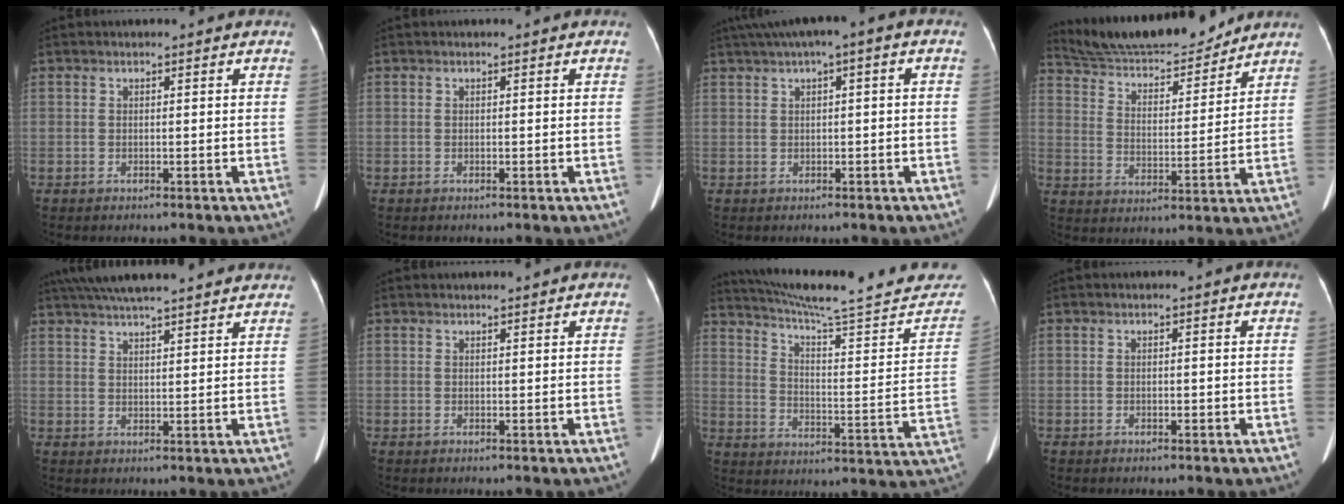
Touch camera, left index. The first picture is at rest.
{"total": 0.0}
{"total": 5.6, "force": [1.9, 1.0, 5.1], "torque": [-0.093, 0.032, 0.029]}
{"total": 15.8, "force": [14.8, 2.4, 5.0], "torque": [-0.089, 0.001, 0.242]}
{"total": 17.9, "force": [15.6, 2.6, 8.4], "torque": [-0.142, 0.053, 0.219]}
{"total": 1.6, "force": [1.5, 0.2, 0.6], "torque": [-0.006, 0.015, 0.023]}
{"total": 28.3, "force": [25.5, 1.9, 12.0], "torque": [-0.178, -0.080, 0.328]}
{"total": 0.5, "force": [-0.5, 0.1, 0.2], "torque": [-0.004, -0.003, -0.006]}